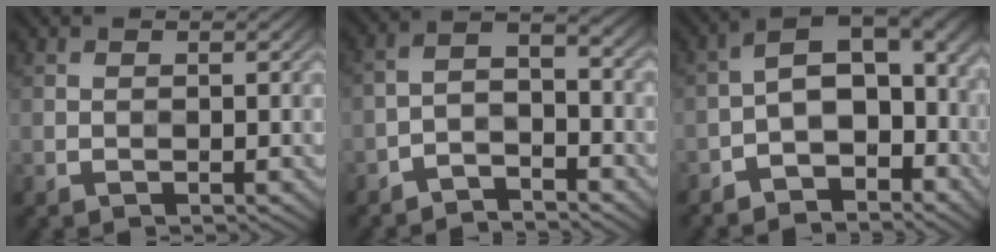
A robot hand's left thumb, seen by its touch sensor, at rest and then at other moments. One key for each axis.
{"total": 4.8, "fx": -3.8, "fy": 1.4, "fz": 2.5, "tx": -0.045, "ty": 0.008, "tz": -0.079}
{"total": 10.0, "fx": -4.6, "fy": 5.3, "fz": 7.0, "tx": -0.100, "ty": -0.006, "tz": -0.084}